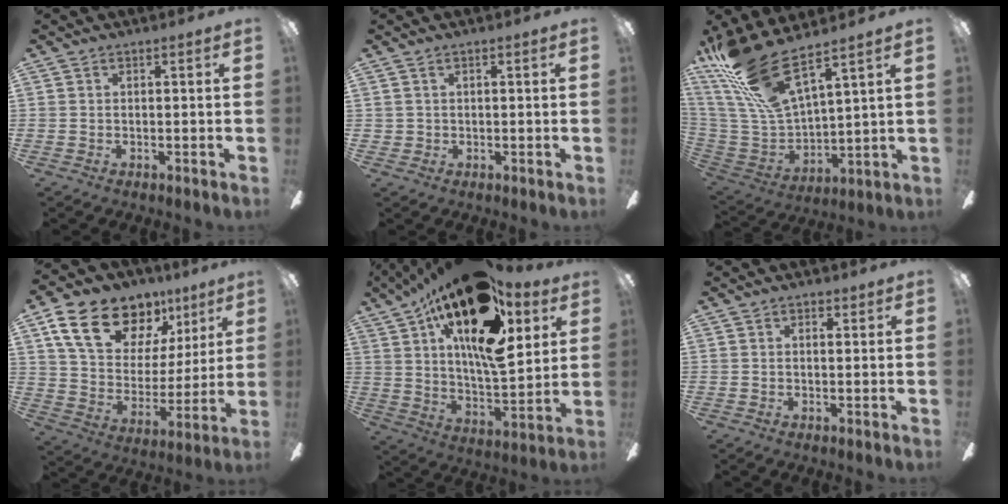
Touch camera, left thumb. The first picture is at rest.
{"total": 1.2, "force": [0.6, 1.1, 0.1], "torque": [-0.004, 0.004, 0.009]}
{"total": 20.4, "force": [14.6, 5.5, 13.0], "torque": [-0.301, -0.095, 0.256]}
{"total": 18.5, "force": [11.7, 11.2, 8.9], "torque": [-0.157, -0.058, 0.216]}
{"total": 24.5, "force": [14.1, 9.6, 17.6], "torque": [-0.297, -0.076, 0.238]}
{"total": 1.4, "force": [0.7, 0.9, 0.8], "torque": [0.000, -0.002, 0.008]}